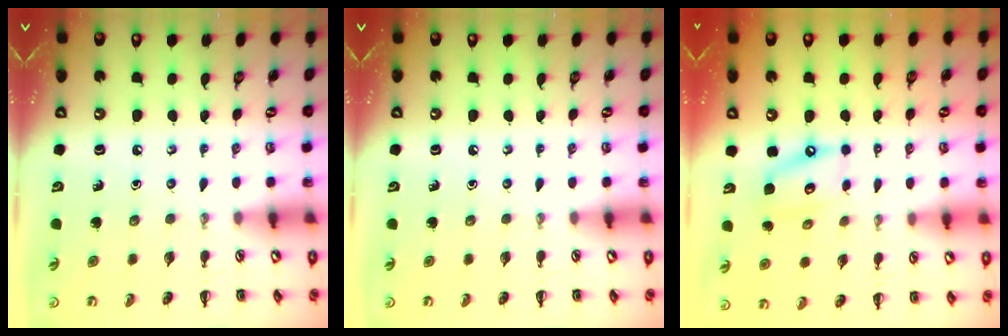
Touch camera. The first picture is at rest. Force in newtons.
{"total": 0.0}
{"total": 9.9, "press": 9.8, "slide": 1.8}